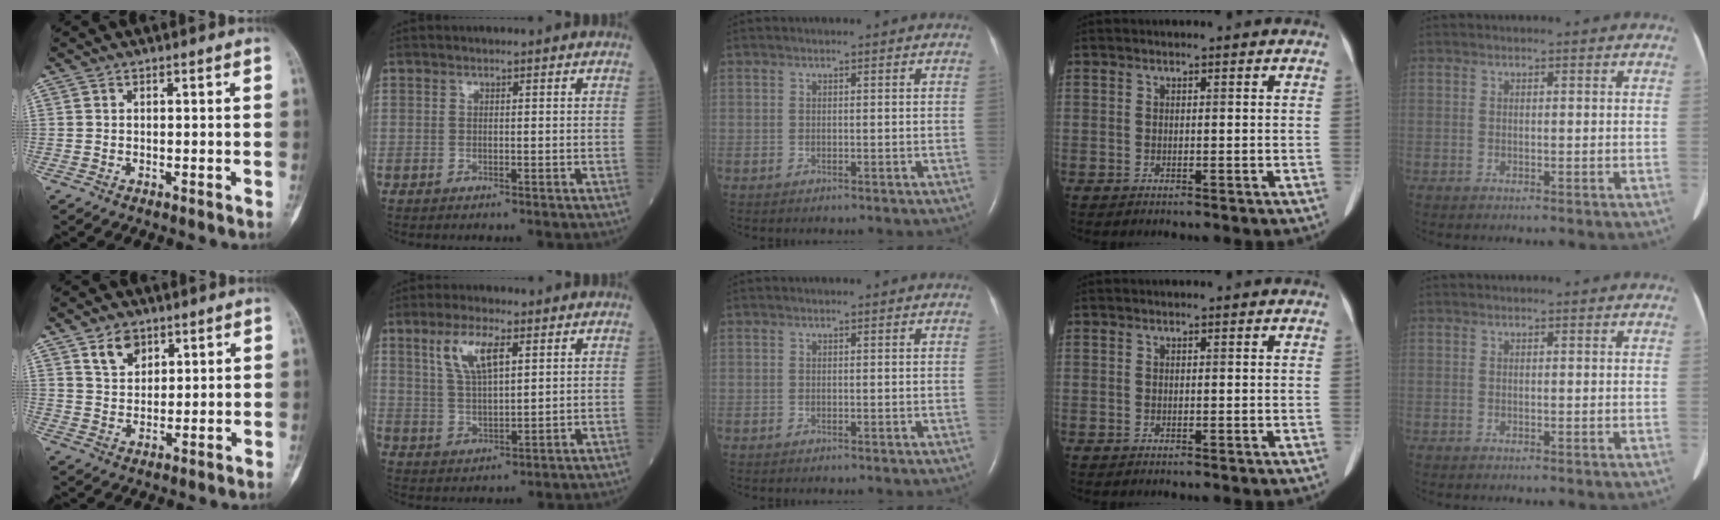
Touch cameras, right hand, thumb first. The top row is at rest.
{"thumb": {"total": 5.9, "force": [3.3, 4.0, 2.7], "torque": [-0.021, -0.022, 0.064]}, "index": {"total": 8.0, "force": [3.5, 2.7, 6.7], "torque": [-0.144, 0.010, 0.073]}}